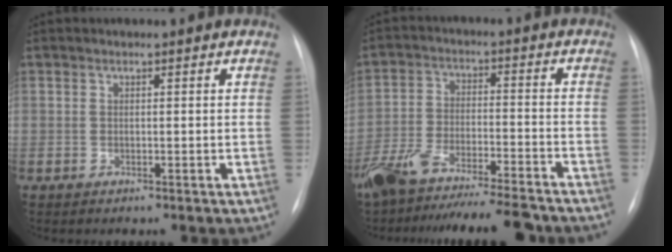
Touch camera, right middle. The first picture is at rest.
{"total": 18.9, "force": [-16.6, 2.9, 8.6], "torque": [-0.159, -0.009, -0.261]}